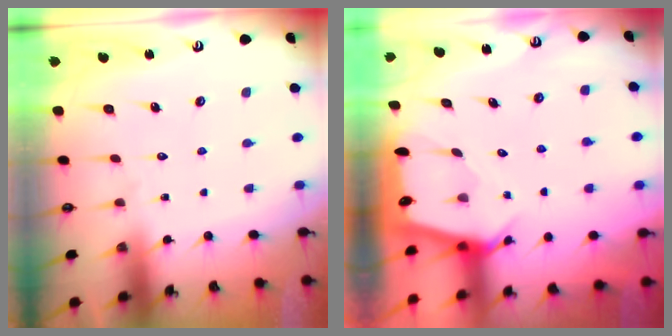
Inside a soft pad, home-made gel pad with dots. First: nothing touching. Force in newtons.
{"total": 2.4, "press": 2.4, "slide": 0.2}